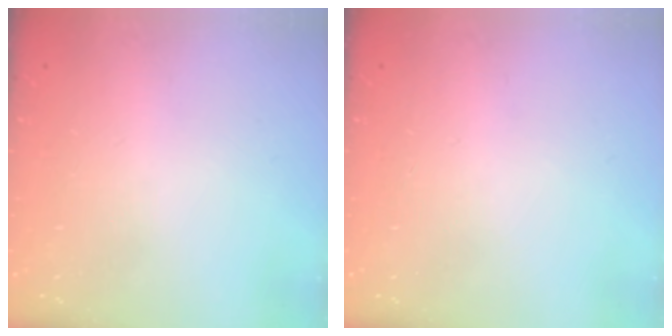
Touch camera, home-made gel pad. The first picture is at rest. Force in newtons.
{"total": 0.0}